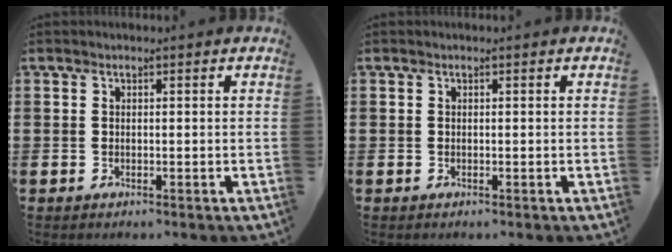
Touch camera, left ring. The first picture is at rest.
{"total": 0.0}